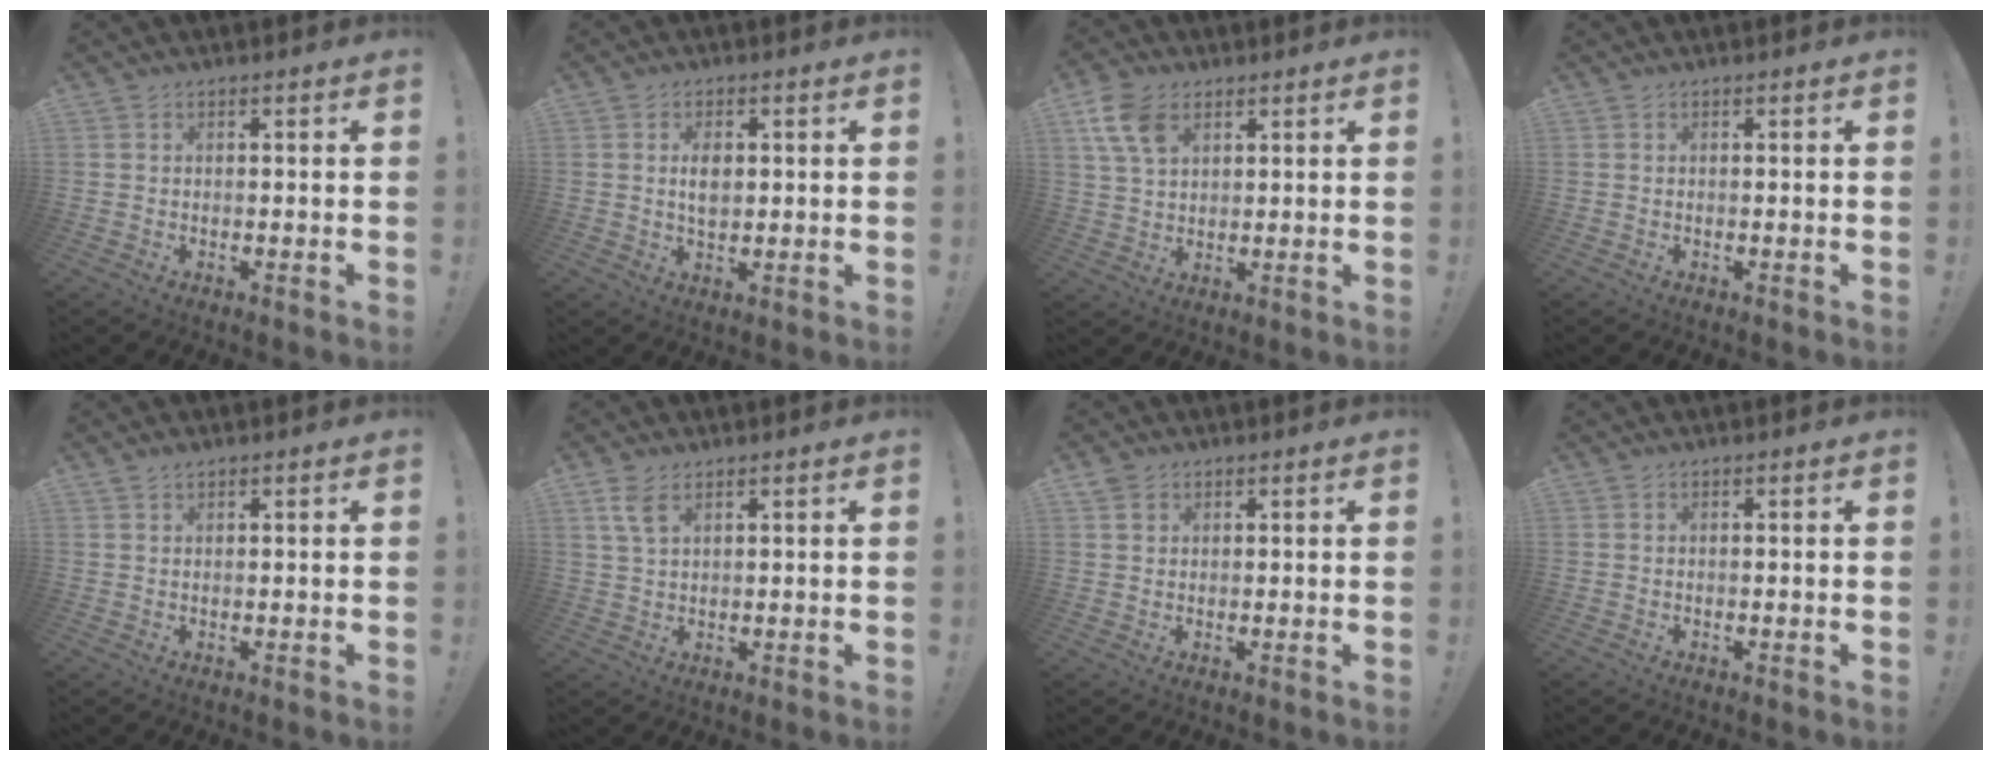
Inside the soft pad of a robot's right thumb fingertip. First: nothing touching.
{"total": 4.6, "force": [0.7, 2.7, 3.6], "torque": [-0.056, -0.003, 0.006]}
{"total": 10.1, "force": [4.7, 6.6, 6.0], "torque": [-0.110, -0.009, 0.093]}
{"total": 0.0}
{"total": 1.2, "force": [1.1, 0.1, 0.5], "torque": [-0.001, -0.004, 0.019]}
{"total": 5.1, "force": [2.9, 2.2, 3.5], "torque": [-0.067, -0.008, 0.054]}
{"total": 2.3, "force": [1.5, 1.6, 0.6], "torque": [0.000, -0.007, 0.025]}
{"total": 0.0}